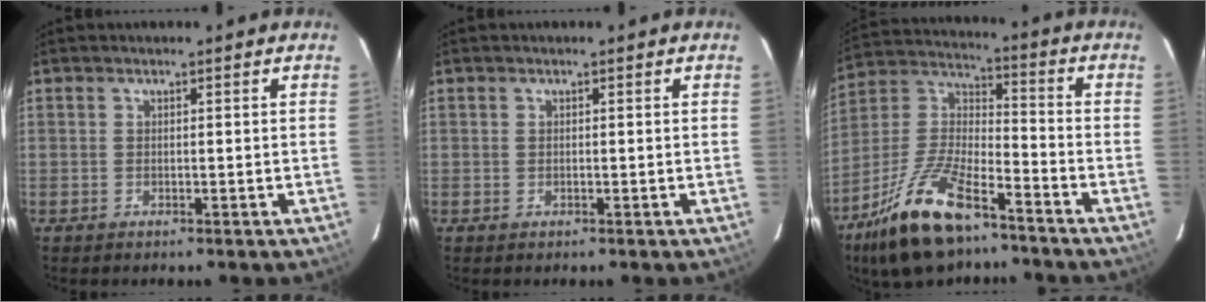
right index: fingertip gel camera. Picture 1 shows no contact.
{"total": 0.0}
{"total": 16.5, "force": [-11.1, 4.8, 11.2], "torque": [-0.241, -0.006, -0.204]}